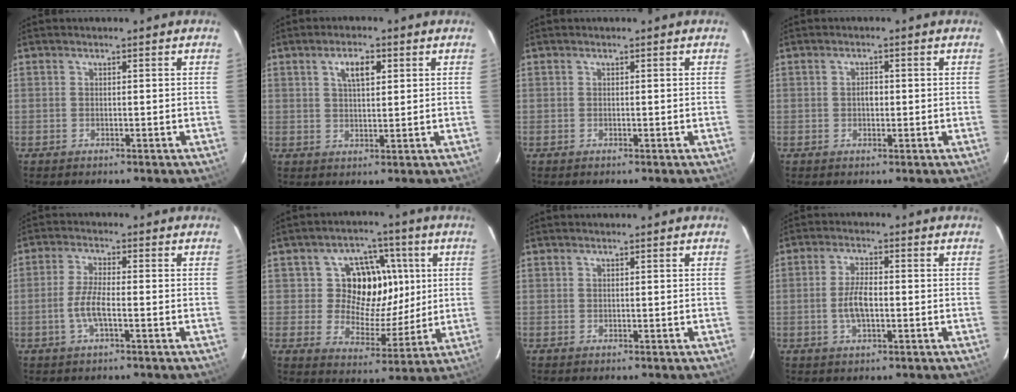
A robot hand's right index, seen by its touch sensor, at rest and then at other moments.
{"total": 4.7, "force": [2.0, 1.8, 3.8], "torque": [-0.066, 0.009, 0.037]}
{"total": 0.0}
{"total": 1.6, "force": [0.0, 1.1, 1.2], "torque": [-0.020, 0.006, -0.001]}
{"total": 5.0, "force": [-1.7, 0.9, 4.6], "torque": [-0.098, 0.001, -0.034]}
{"total": 12.1, "force": [2.8, 10.2, 5.9], "torque": [-0.106, 0.003, 0.048]}
{"total": 0.0}
{"total": 5.2, "force": [-1.0, 2.0, 4.7], "torque": [-0.095, 0.002, -0.017]}